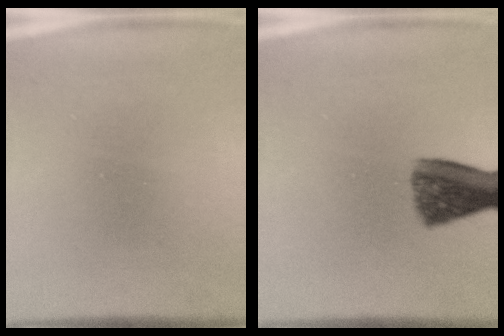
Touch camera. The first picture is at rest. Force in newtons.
{"total": 7.3}